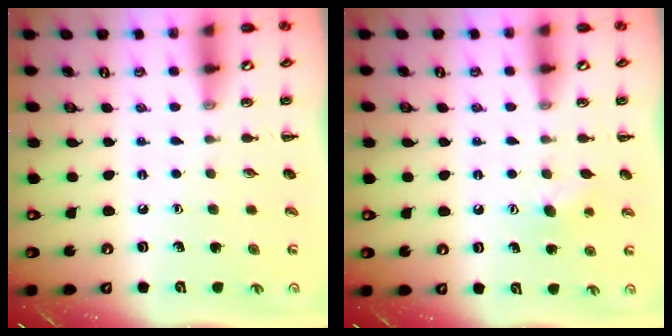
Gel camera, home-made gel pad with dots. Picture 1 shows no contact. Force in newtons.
{"total": 5.6, "press": 5.4, "slide": 1.4}